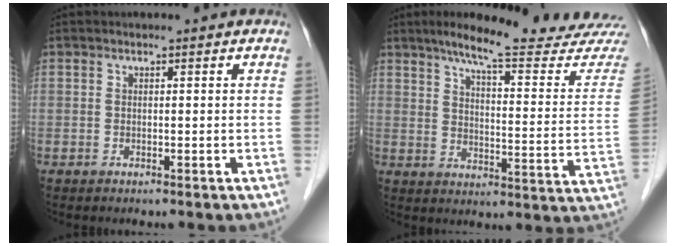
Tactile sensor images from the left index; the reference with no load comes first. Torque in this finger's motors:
{"motor_torque": [-0.08, -0.15, 0.20, 0.07]}